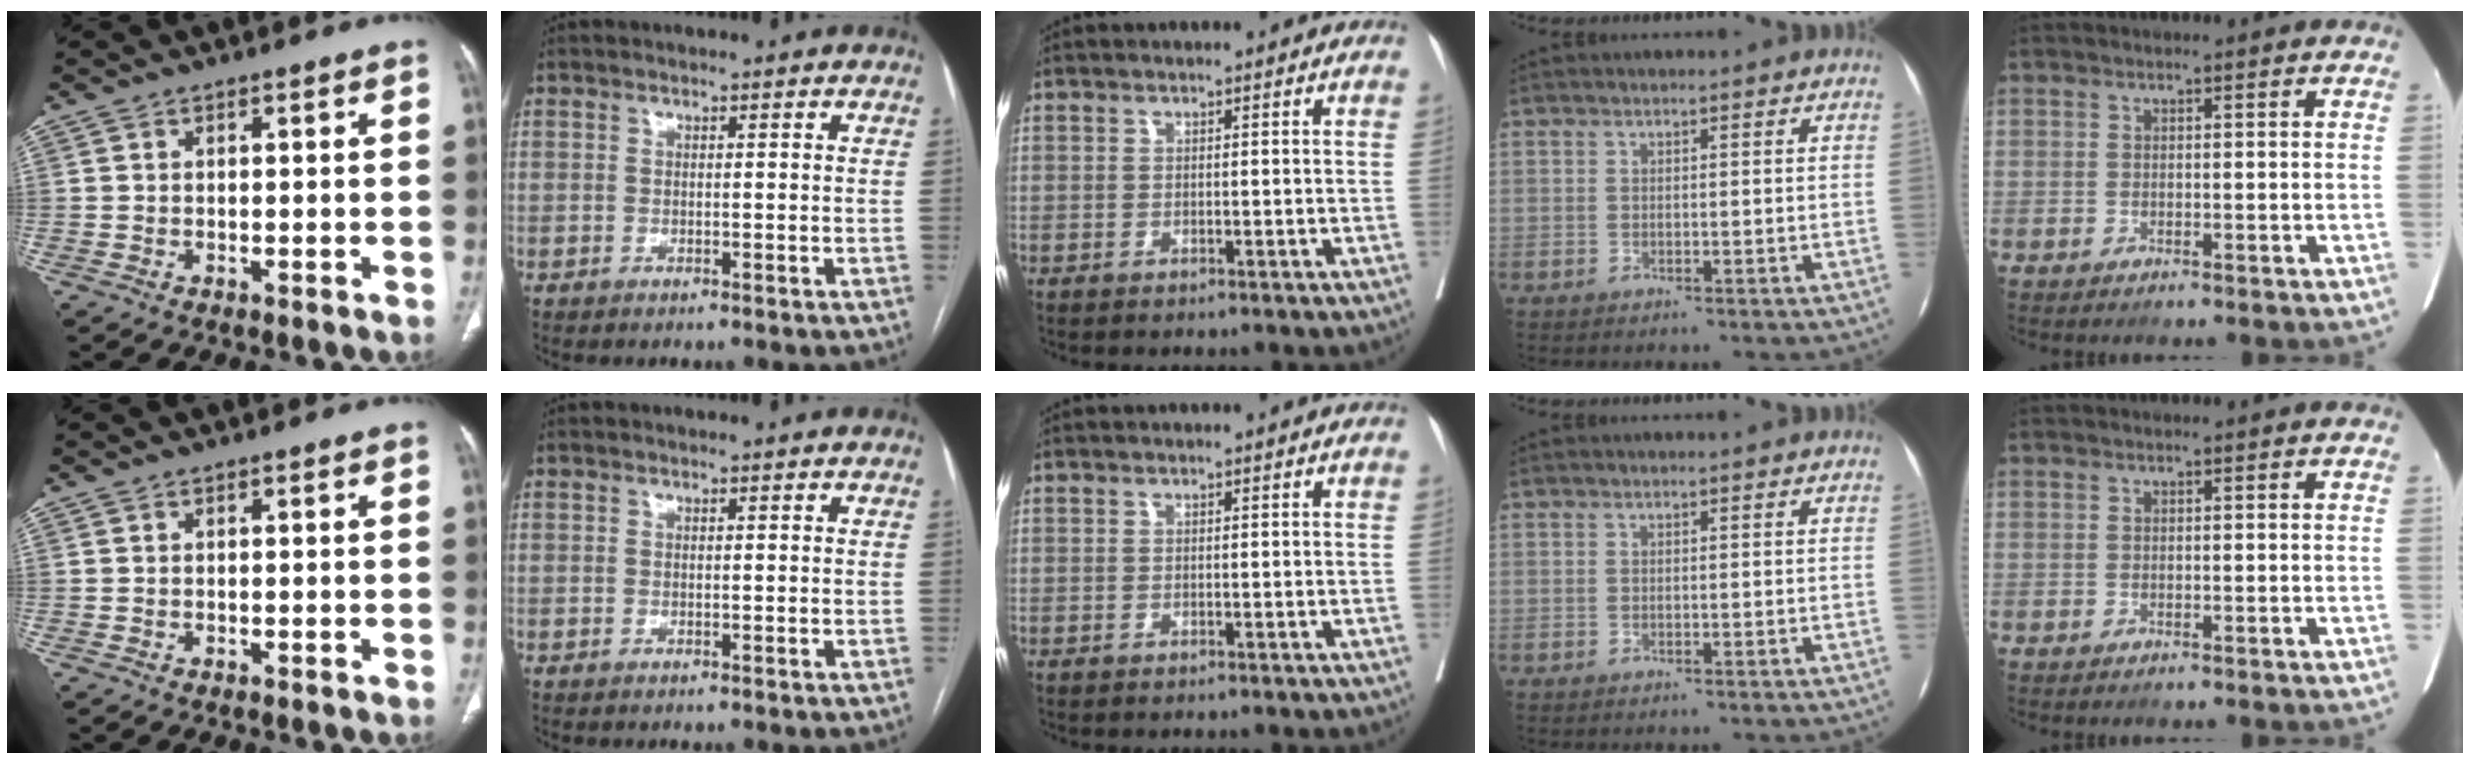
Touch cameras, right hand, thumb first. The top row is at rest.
{}